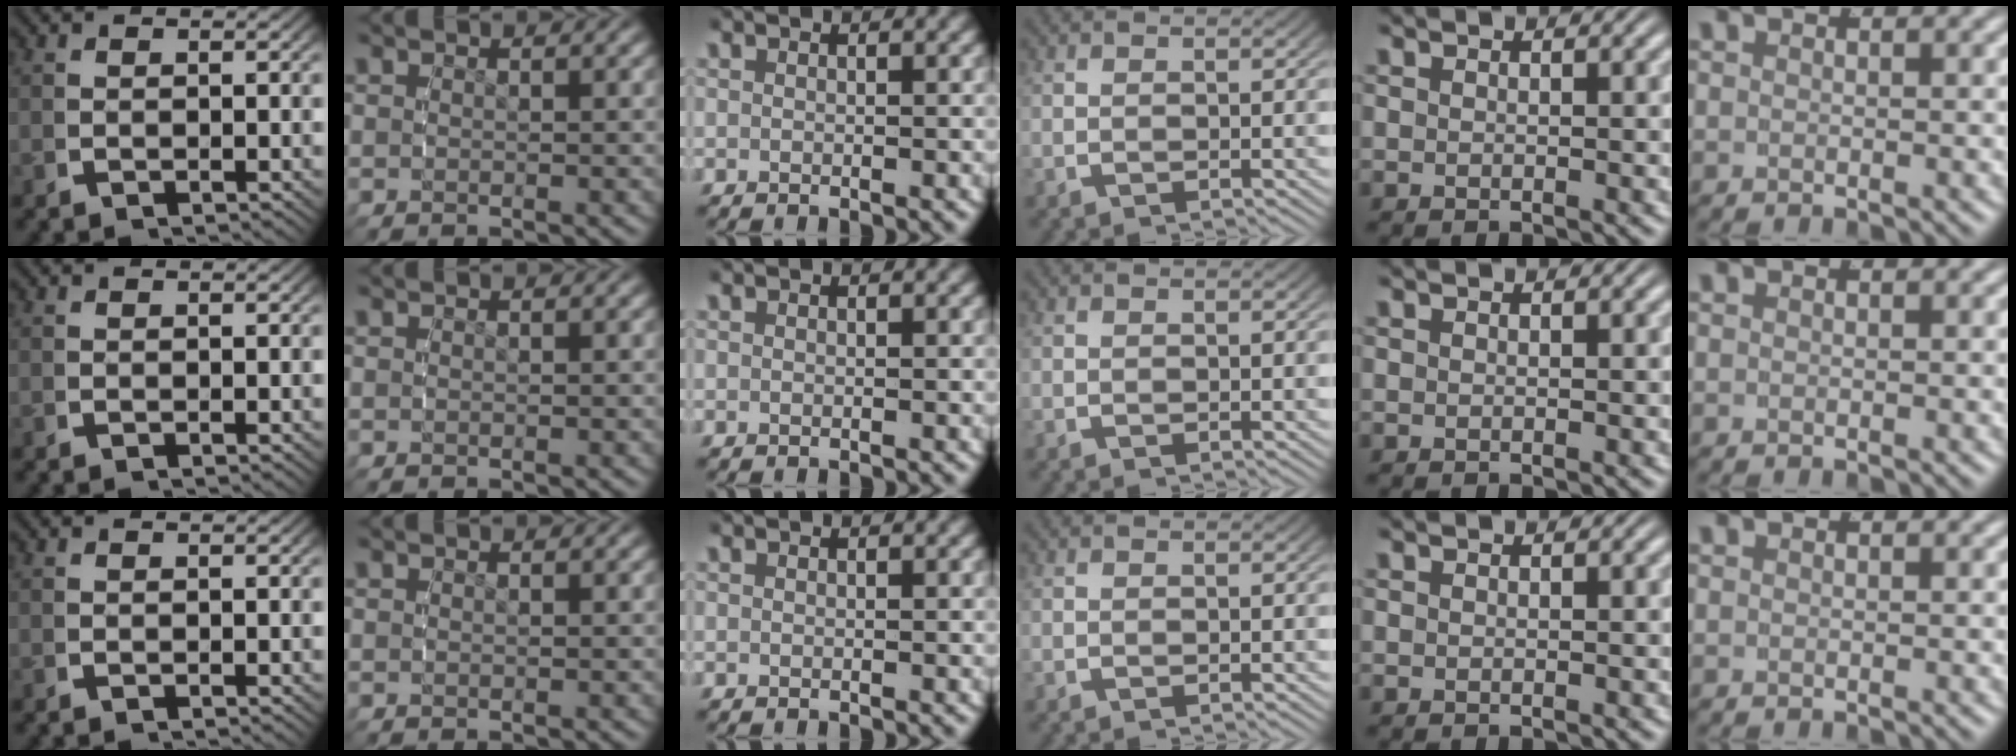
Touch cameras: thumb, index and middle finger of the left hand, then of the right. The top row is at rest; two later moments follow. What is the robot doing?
{"motion": "reach", "object": "markers"}